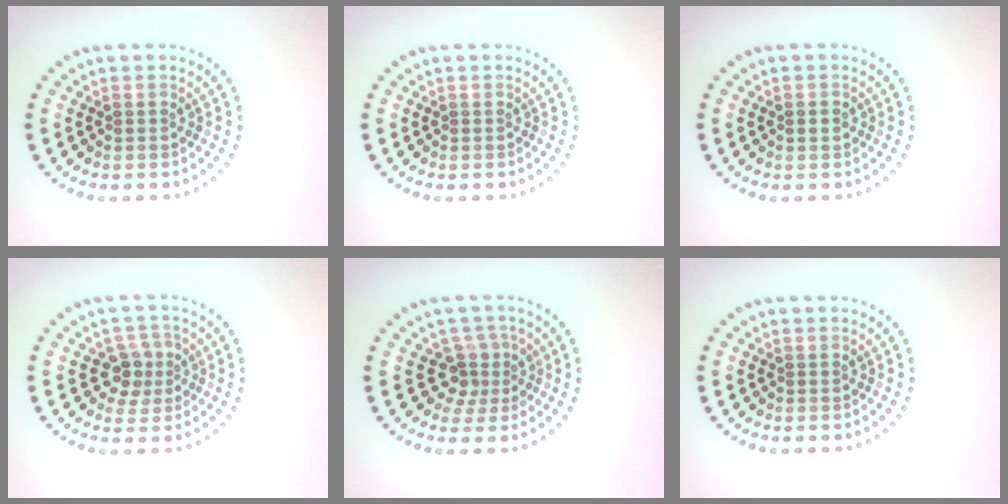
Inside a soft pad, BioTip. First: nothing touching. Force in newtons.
{"total": 0.0}
{"total": 1.1, "press": 1.1, "slide": 0.1}
{"total": 2.7, "press": 2.5, "slide": 1.1}
{"total": 2.8, "press": 2.0, "slide": 1.9}
{"total": 0.0}